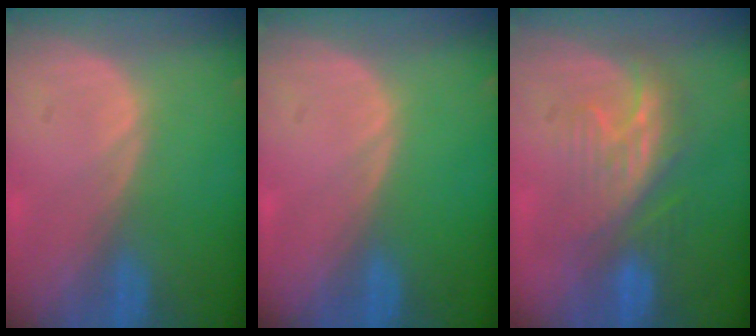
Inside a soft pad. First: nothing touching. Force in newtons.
{"total": 0.0}
{"total": 7.5, "press": 7.2, "slide": 1.9}